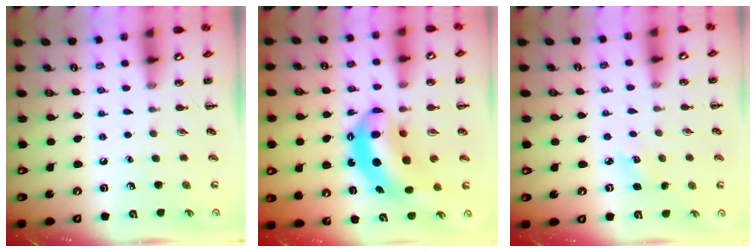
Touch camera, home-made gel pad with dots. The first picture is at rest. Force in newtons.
{"total": 9.5, "press": 9.2, "slide": 2.5}
{"total": 4.2, "press": 4.0, "slide": 1.1}